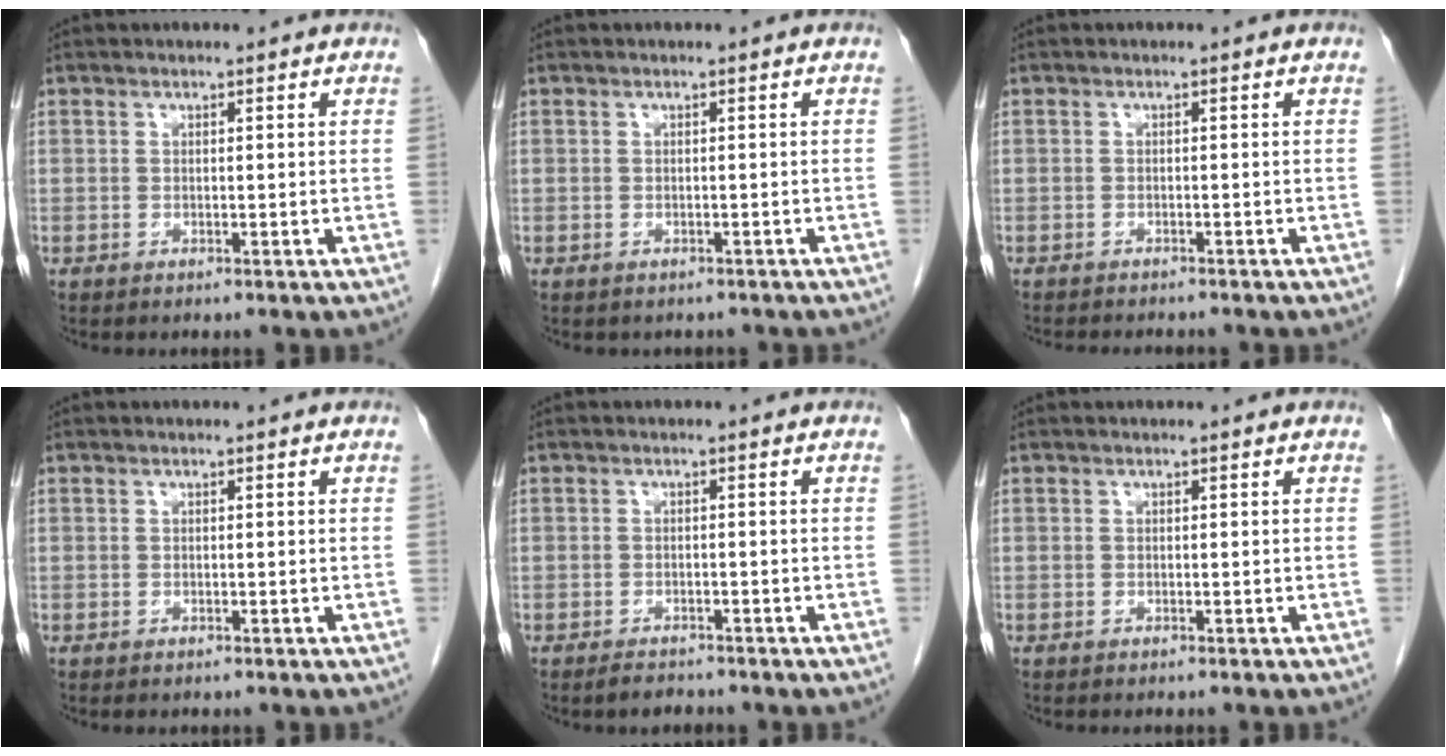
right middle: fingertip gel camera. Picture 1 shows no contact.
{"total": 2.1, "force": [-1.7, 1.0, 0.4], "torque": [-0.012, -0.001, -0.019]}
{"total": 4.7, "force": [-4.3, 1.0, 1.7], "torque": [-0.021, -0.007, -0.057]}
{"total": 0.0}
{"total": 2.1, "force": [-1.8, 0.7, 0.7], "torque": [-0.018, -0.003, -0.025]}
{"total": 0.6, "force": [-0.5, 0.1, 0.3], "torque": [-0.004, -0.001, -0.007]}